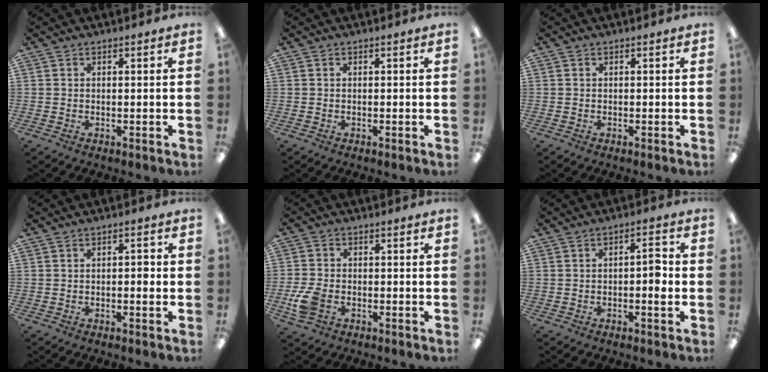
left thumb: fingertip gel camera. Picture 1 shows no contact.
{"total": 0.0}
{"total": 0.0}
{"total": 2.2, "force": [-0.7, 1.0, 1.8], "torque": [-0.033, 0.008, -0.014]}
{"total": 6.7, "force": [-2.6, 4.4, 4.3], "torque": [-0.097, 0.008, -0.048]}
{"total": 4.4, "force": [-1.0, 1.5, 4.0], "torque": [-0.068, 0.012, -0.018]}